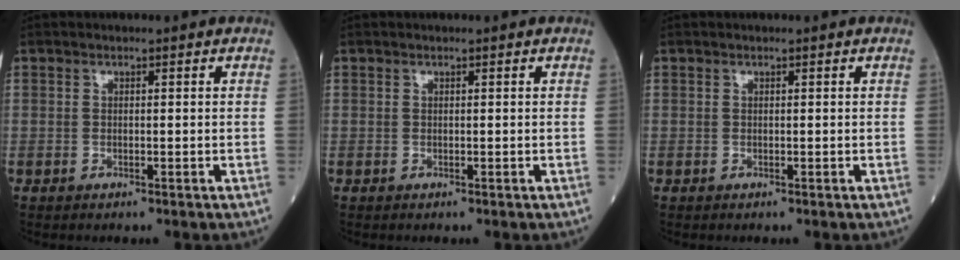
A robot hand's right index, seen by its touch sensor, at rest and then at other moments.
{"total": 0.0}
{"total": 0.0}